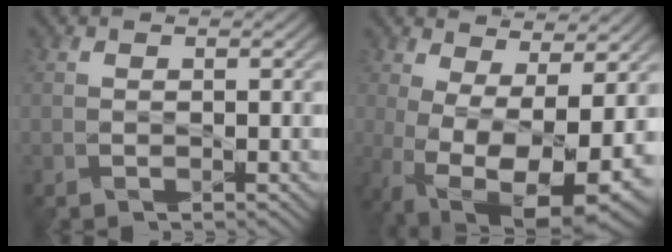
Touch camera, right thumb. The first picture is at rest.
{"total": 14.7, "force": [-3.1, 6.7, 12.7], "torque": [-0.228, -0.039, -0.024]}